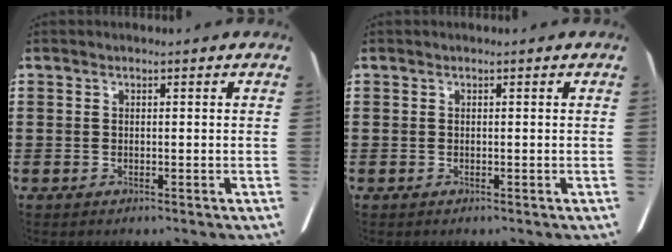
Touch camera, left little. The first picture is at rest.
{"total": 0.0}